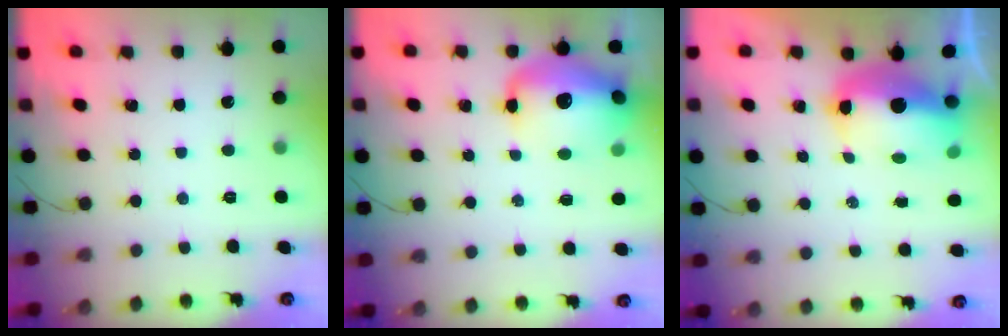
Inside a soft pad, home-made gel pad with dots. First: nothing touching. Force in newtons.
{"total": 15.7, "press": 15.2, "slide": 4.0}
{"total": 10.3, "press": 10.1, "slide": 2.1}